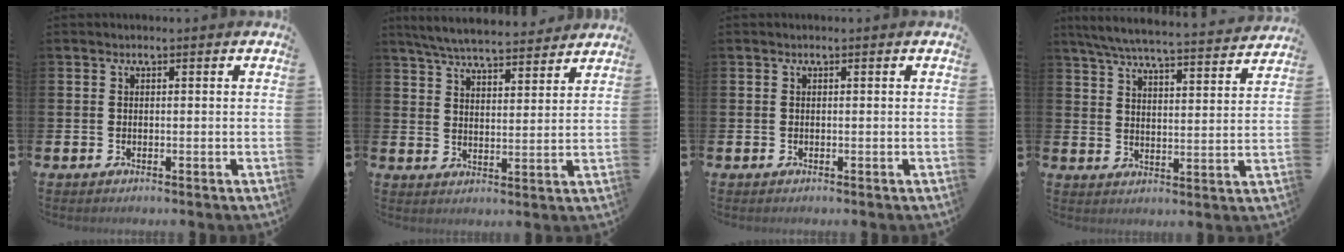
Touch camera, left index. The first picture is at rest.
{"total": 6.5, "force": [6.2, 0.7, 1.5], "torque": [-0.043, -0.035, 0.111]}
{"total": 0.0}
{"total": 6.6, "force": [6.3, 0.4, 2.1], "torque": [-0.056, -0.048, 0.107]}